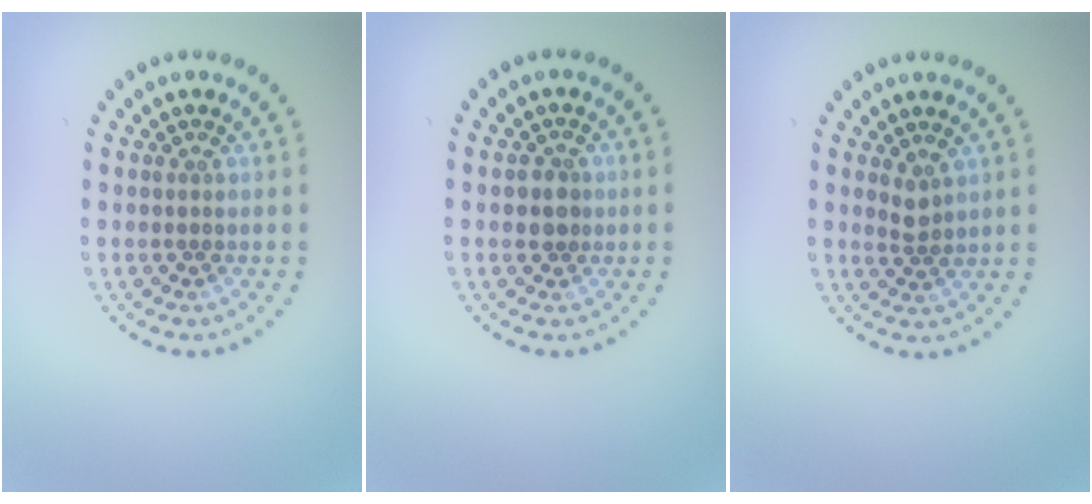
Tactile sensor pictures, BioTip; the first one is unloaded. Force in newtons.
{"total": 1.9, "press": 1.7, "slide": 0.8}
{"total": 1.4, "press": 1.1, "slide": 0.9}